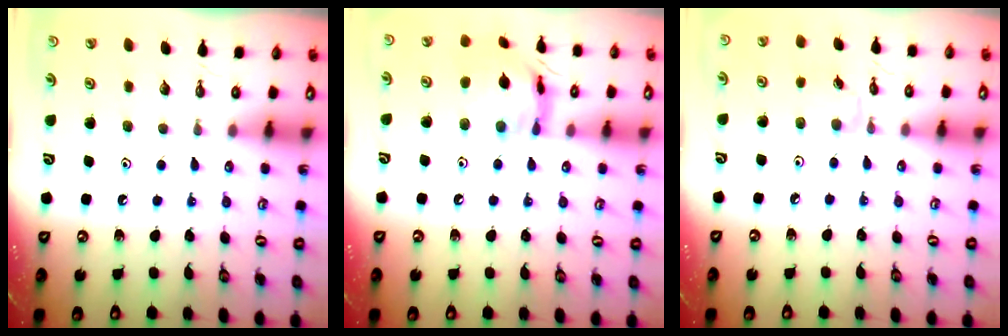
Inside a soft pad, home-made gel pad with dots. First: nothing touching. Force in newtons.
{"total": 12.9, "press": 12.9, "slide": 1.1}
{"total": 3.0, "press": 3.0, "slide": 0.4}